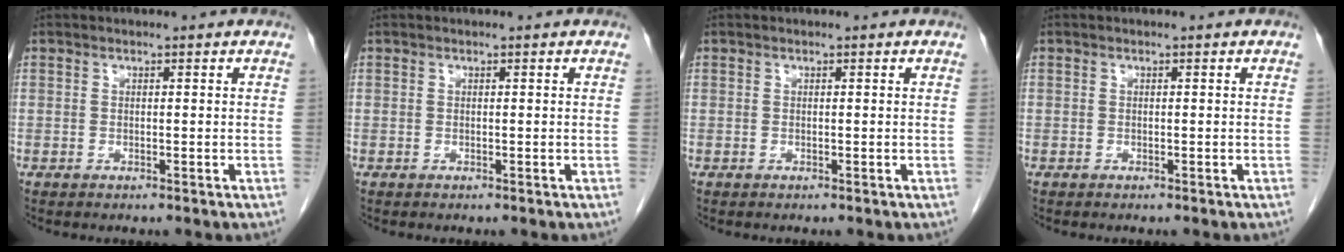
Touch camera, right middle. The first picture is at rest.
{"total": 0.0}
{"total": 0.0}
{"total": 0.0}